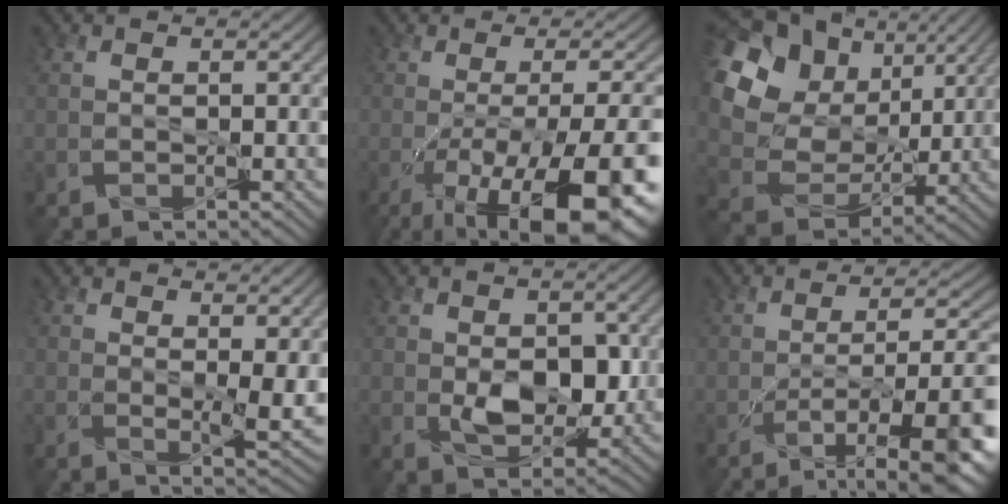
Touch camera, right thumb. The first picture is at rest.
{"total": 16.4, "force": [-6.9, 5.3, 13.9], "torque": [-0.205, -0.029, -0.087]}
{"total": 16.3, "force": [6.1, 12.1, 9.0], "torque": [-0.228, 0.030, 0.125]}
{"total": 4.3, "force": [1.6, 1.4, 3.7], "torque": [-0.068, -0.015, 0.033]}
{"total": 6.1, "force": [-0.2, 3.9, 4.7], "torque": [-0.080, -0.016, 0.005]}
{"total": 11.3, "force": [-5.1, 3.1, 9.6], "torque": [-0.152, -0.008, -0.074]}